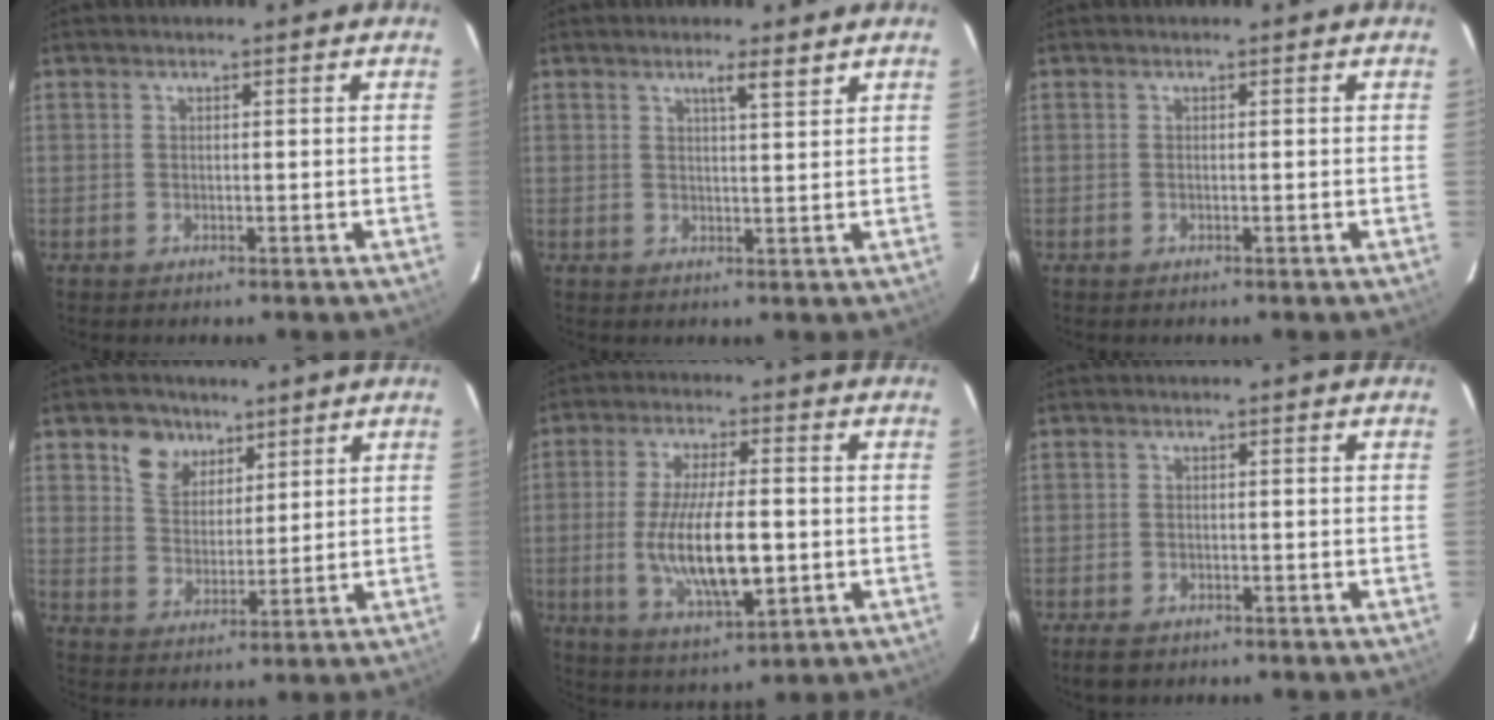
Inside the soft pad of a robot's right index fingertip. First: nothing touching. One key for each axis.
{"total": 2.8, "fx": 2.0, "fy": 0.0, "fz": 2.0, "tx": -0.031, "ty": -0.001, "tz": 0.031}
{"total": 0.0}
{"total": 7.4, "fx": 4.4, "fy": 5.3, "fz": 2.5, "tx": -0.044, "ty": 0.014, "tz": 0.084}
{"total": 13.7, "fx": -2.0, "fy": 4.3, "fz": 12.9, "tx": -0.247, "ty": -0.017, "tz": -0.028}
{"total": 2.9, "fx": -2.1, "fy": 1.6, "fz": 1.2, "tx": -0.031, "ty": -0.002, "tz": -0.033}